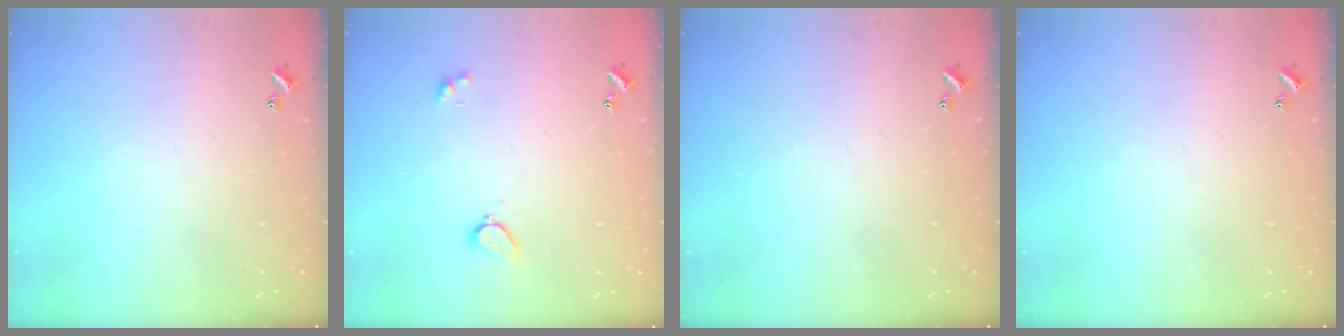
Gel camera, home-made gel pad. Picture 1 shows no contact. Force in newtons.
{"total": 1.8, "press": 1.7, "slide": 0.4}
{"total": 0.0}
{"total": 0.0}